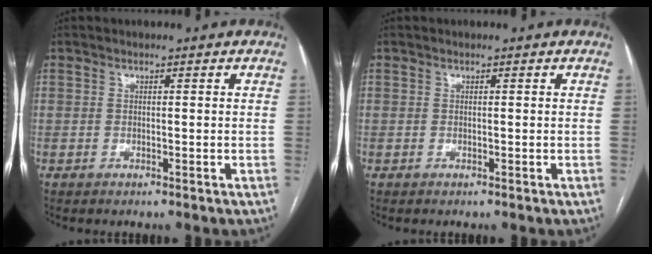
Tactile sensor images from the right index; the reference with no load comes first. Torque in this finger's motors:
{"motor_torque": [0.00, 0.00, 0.00, 0.00]}